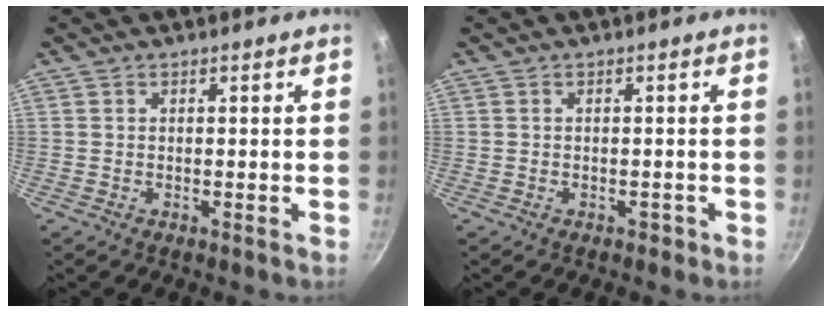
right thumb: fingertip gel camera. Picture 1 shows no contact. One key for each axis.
{"total": 0.8, "fx": -0.5, "fy": 0.6, "fz": 0.3, "tx": 0.001, "ty": 0.004, "tz": -0.008}